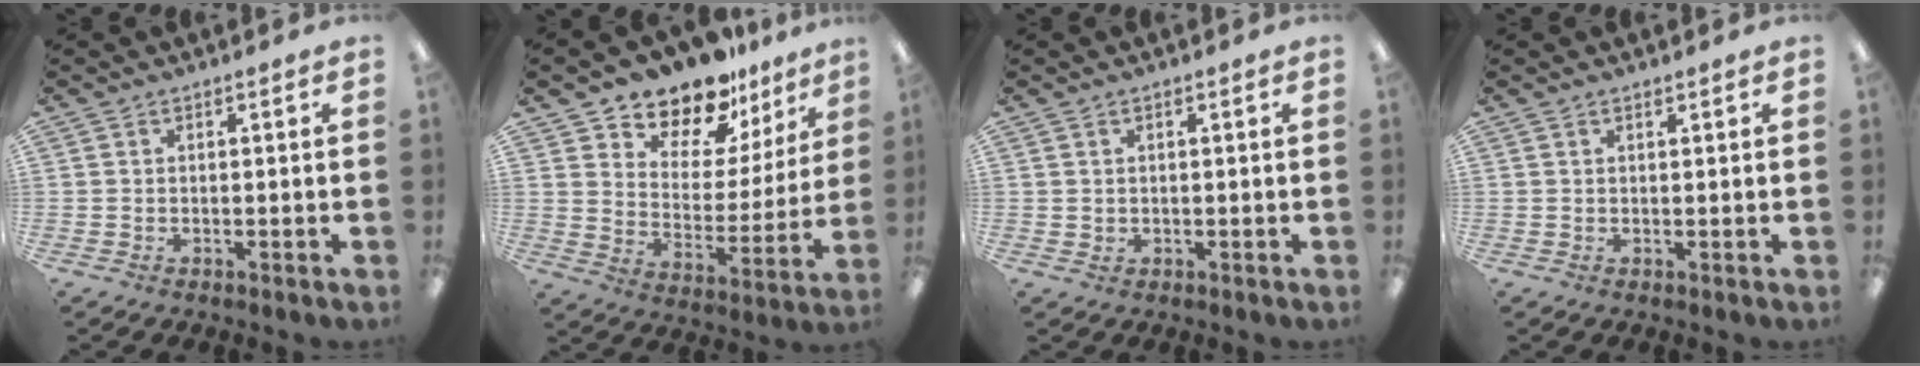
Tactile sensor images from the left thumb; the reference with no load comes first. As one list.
[{"total": 13.9, "force": [12.2, 5.9, 3.0], "torque": [-0.063, -0.105, 0.222]}, {"total": 1.0, "force": [0.6, 0.8, 0.3], "torque": [0.001, 0.000, 0.009]}, {"total": 0.7, "force": [0.6, 0.2, 0.2], "torque": [-0.005, 0.001, 0.011]}]